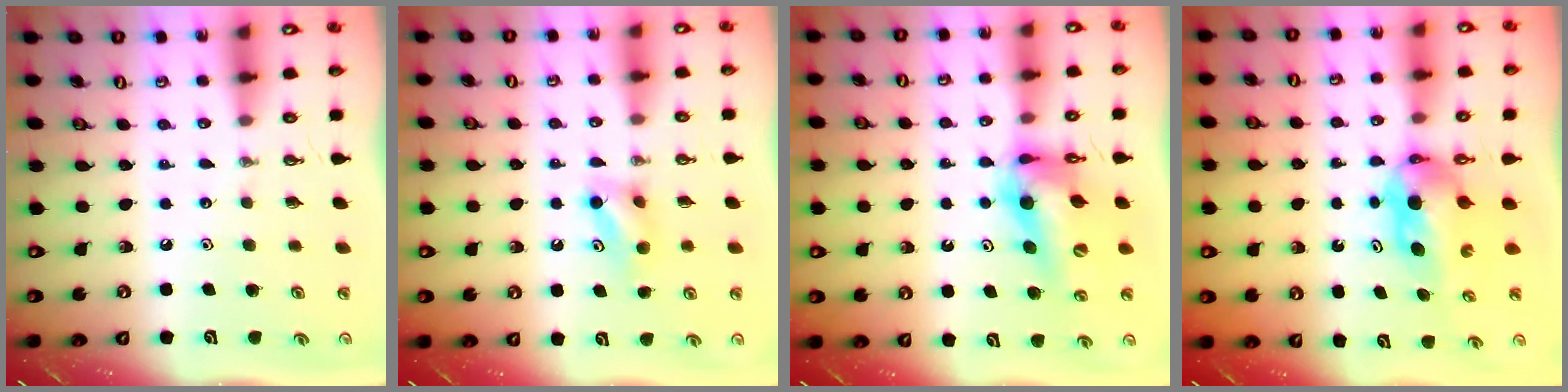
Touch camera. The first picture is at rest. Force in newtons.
{"total": 5.7, "press": 5.6, "slide": 0.7}
{"total": 13.2, "press": 13.2, "slide": 1.2}
{"total": 5.6, "press": 5.4, "slide": 1.7}